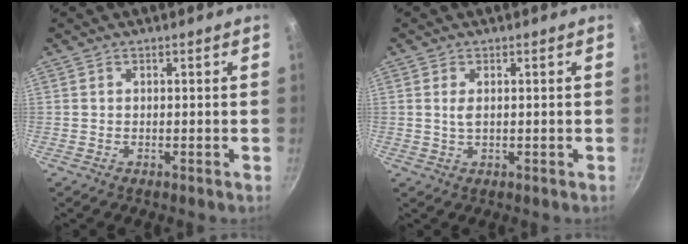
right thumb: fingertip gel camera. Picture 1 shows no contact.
{"total": 2.1, "force": [0.4, 1.0, 1.7], "torque": [-0.032, -0.002, 0.007]}